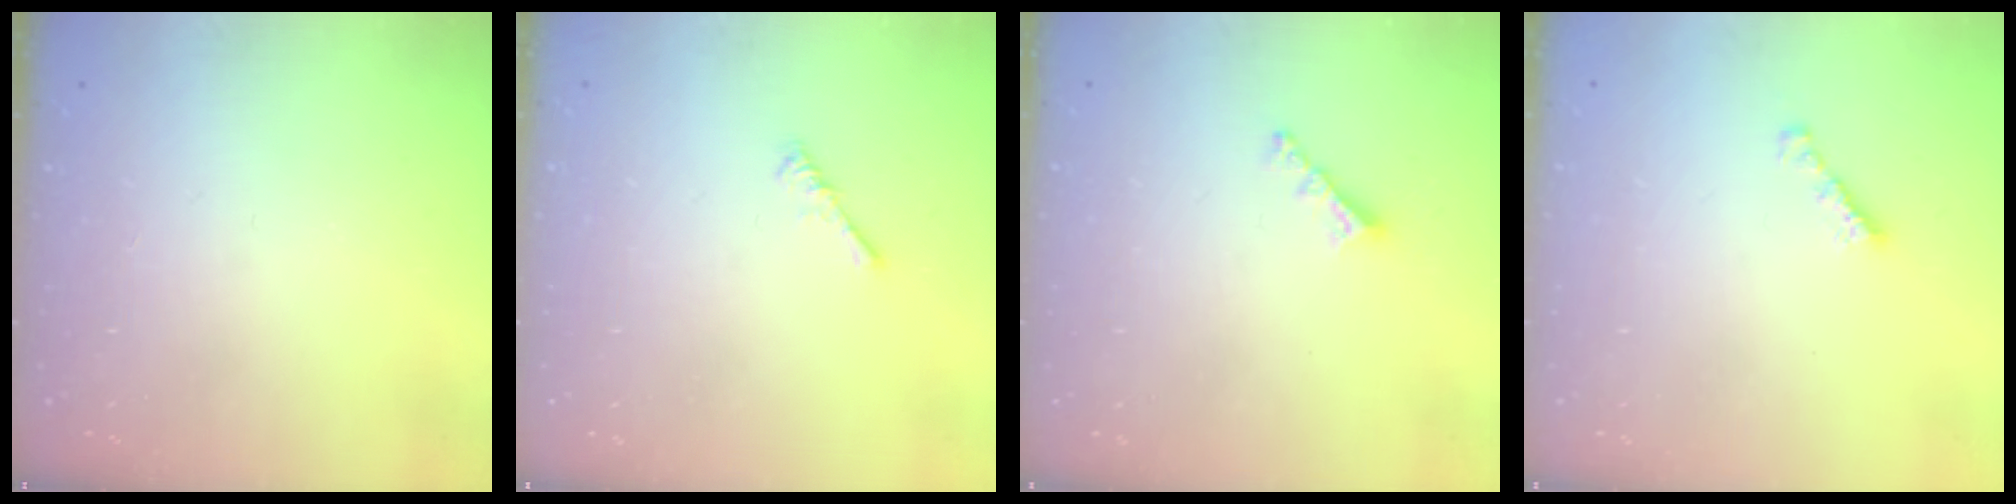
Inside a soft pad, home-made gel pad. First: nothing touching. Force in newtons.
{"total": 0.0}
{"total": 3.4, "press": 3.4, "slide": 0.1}
{"total": 1.9, "press": 1.9, "slide": 0.5}